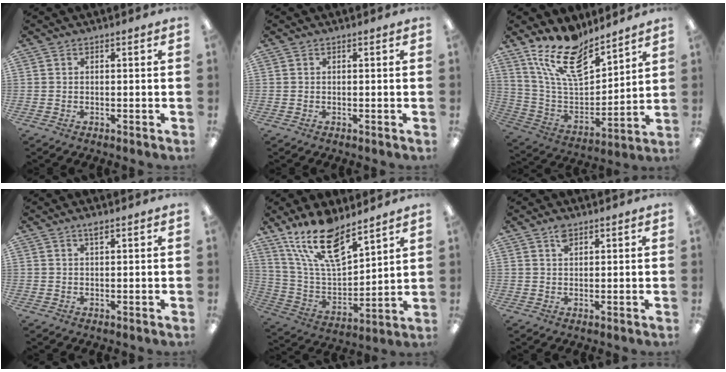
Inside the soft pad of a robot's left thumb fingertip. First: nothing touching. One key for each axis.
{"total": 0.0}
{"total": 17.0, "fx": 12.9, "fy": 6.5, "fz": 8.9, "tx": -0.180, "ty": -0.078, "tz": 0.233}
{"total": 1.5, "fx": 1.1, "fy": 0.3, "fz": 0.9, "tx": -0.022, "ty": 0.002, "tz": 0.020}
{"total": 18.1, "fx": 13.3, "fy": 6.6, "fz": 10.3, "tx": -0.203, "ty": -0.077, "tz": 0.239}
{"total": 2.6, "fx": 1.9, "fy": 1.3, "fz": 1.2, "tx": -0.020, "ty": -0.006, "tz": 0.034}